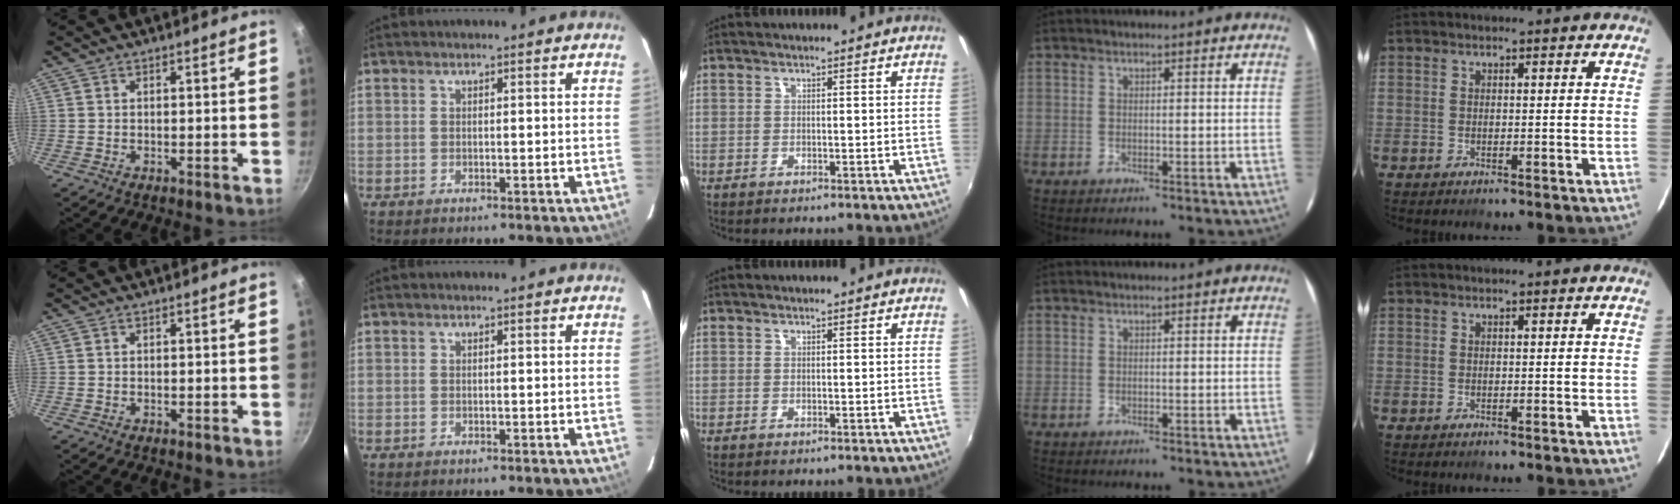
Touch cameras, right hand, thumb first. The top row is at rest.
{}